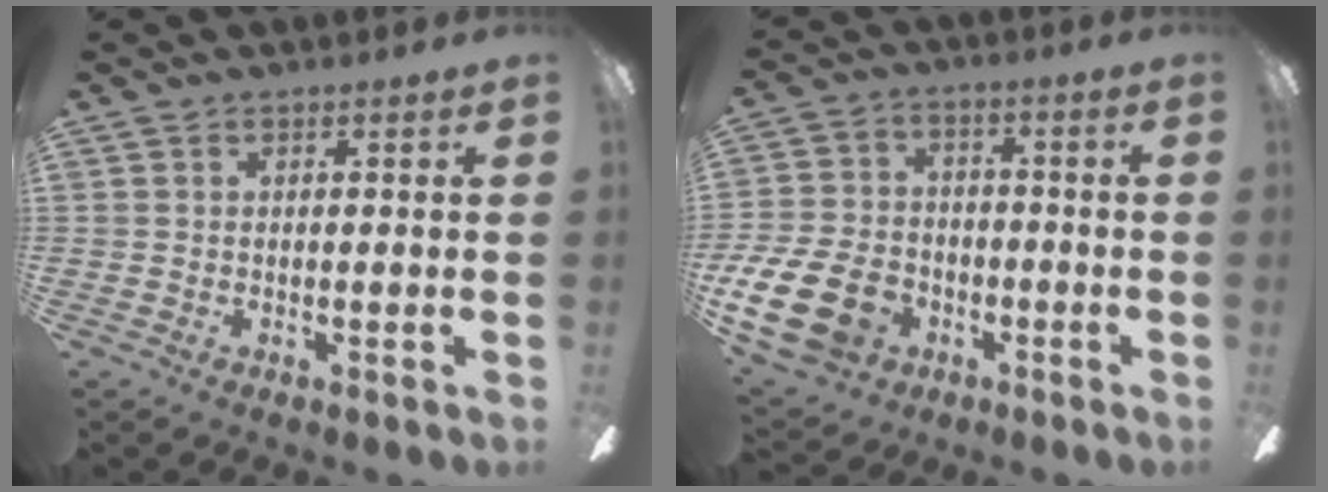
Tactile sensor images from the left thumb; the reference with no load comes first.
{"total": 16.7, "force": [-6.8, 11.7, 9.7], "torque": [-0.216, 0.047, -0.116]}